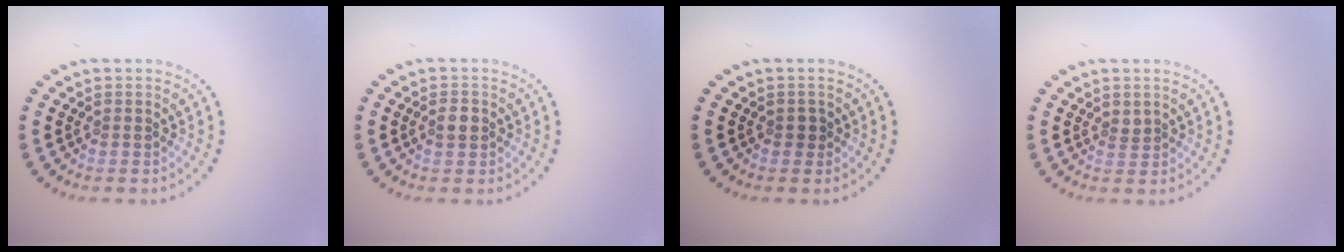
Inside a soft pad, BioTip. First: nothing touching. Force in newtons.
{"total": 1.6, "press": 1.5, "slide": 0.3}
{"total": 0.8, "press": 0.8, "slide": 0.2}
{"total": 0.9, "press": 0.6, "slide": 0.7}